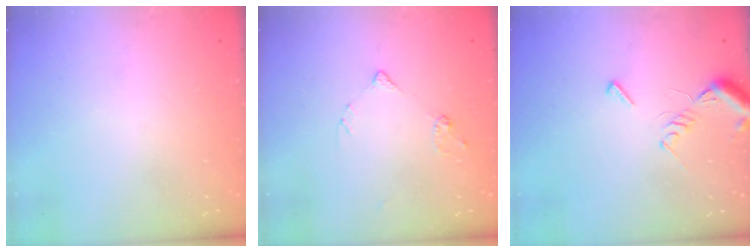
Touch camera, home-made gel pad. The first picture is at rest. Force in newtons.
{"total": 5.4, "press": 5.3, "slide": 0.9}
{"total": 7.2, "press": 7.2, "slide": 0.7}